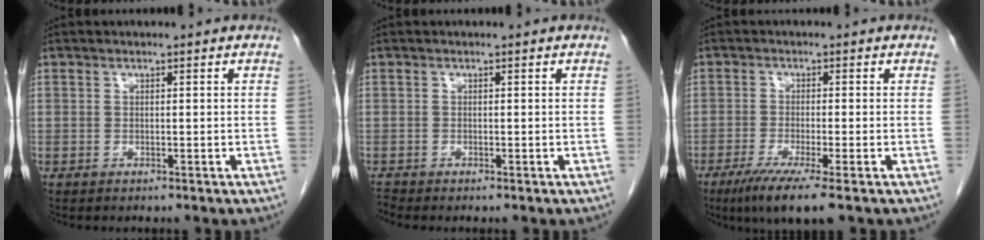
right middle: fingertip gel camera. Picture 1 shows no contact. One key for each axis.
{"total": 0.5, "fx": -0.5, "fy": -0.2, "fz": -0.1, "tx": 0.000, "ty": -0.006, "tz": -0.011}
{"total": 6.7, "fx": -4.2, "fy": -0.1, "fz": 5.2, "tx": -0.091, "ty": -0.020, "tz": -0.074}